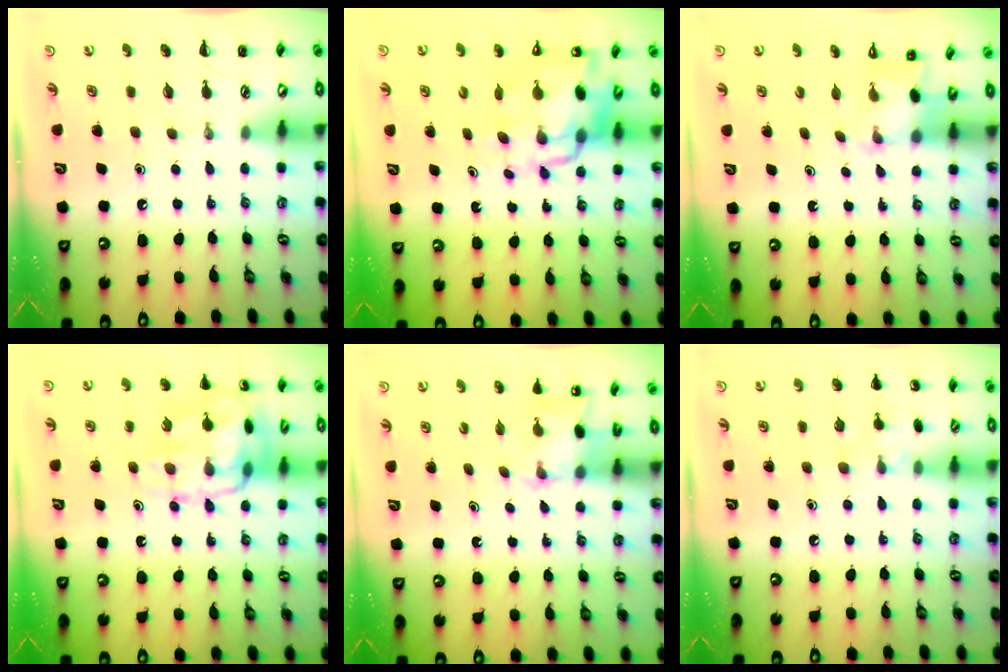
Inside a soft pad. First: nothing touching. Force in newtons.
{"total": 13.7, "press": 13.1, "slide": 4.1}
{"total": 2.7, "press": 2.6, "slide": 0.9}
{"total": 16.1, "press": 16.1, "slide": 1.0}
{"total": 2.8, "press": 2.7, "slide": 0.9}
{"total": 7.4, "press": 7.1, "slide": 2.2}